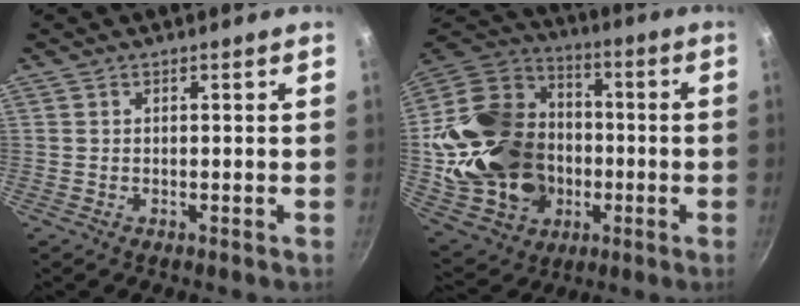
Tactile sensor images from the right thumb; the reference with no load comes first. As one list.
[{"total": 27.6, "force": [-2.8, 22.1, 16.4], "torque": [-0.276, 0.052, -0.031]}]